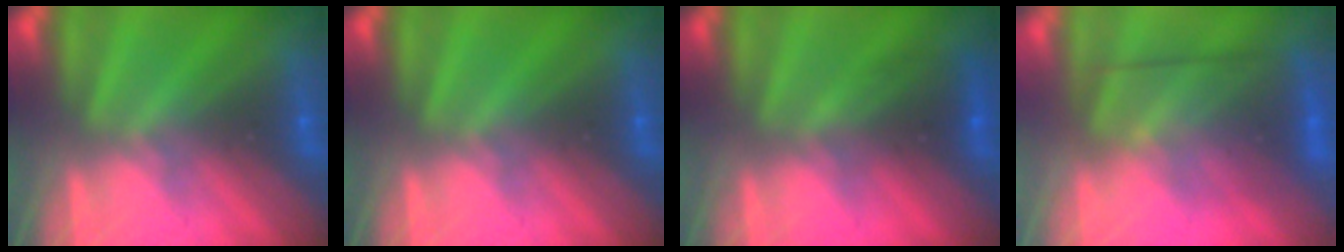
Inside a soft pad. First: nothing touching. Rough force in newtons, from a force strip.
{"total": 0.0}
{"total": 2.7}
{"total": 3.5}